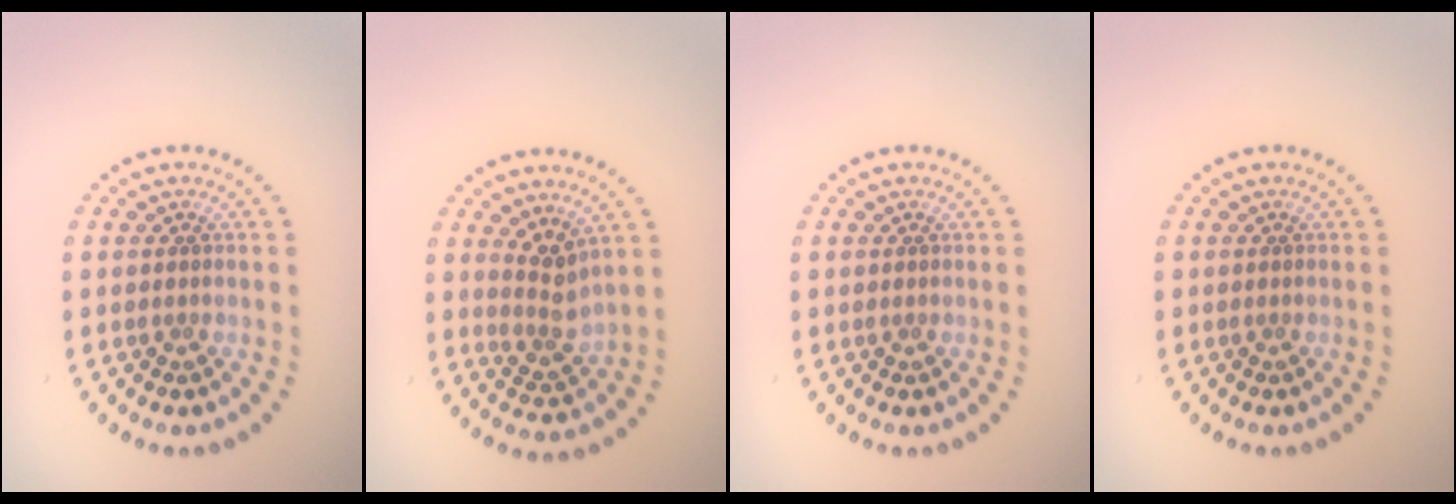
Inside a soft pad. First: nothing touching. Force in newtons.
{"total": 2.6, "press": 2.0, "slide": 1.7}
{"total": 0.0}
{"total": 0.0}